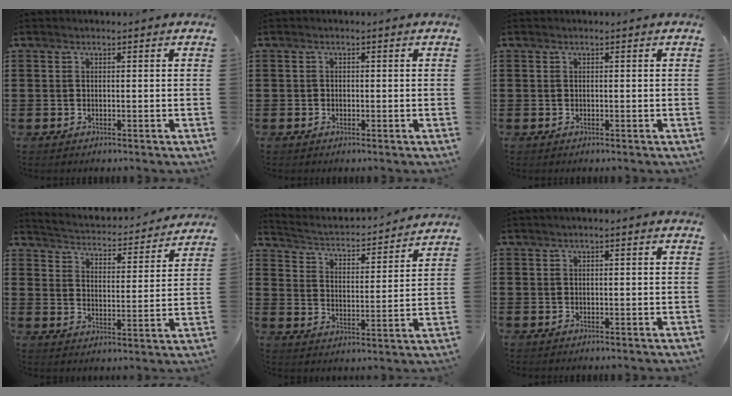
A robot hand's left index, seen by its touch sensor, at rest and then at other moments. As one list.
[{"total": 0.5, "force": [-0.1, 0.5, 0.1], "torque": [-0.003, 0.003, -0.001]}, {"total": 0.0}, {"total": 3.2, "force": [3.2, -0.1, 0.0], "torque": [-0.024, -0.035, 0.047]}, {"total": 2.5, "force": [2.4, 0.4, 0.4], "torque": [-0.028, -0.029, 0.030]}, {"total": 0.6, "force": [0.2, 0.0, 0.6], "torque": [-0.010, 0.000, 0.004]}]